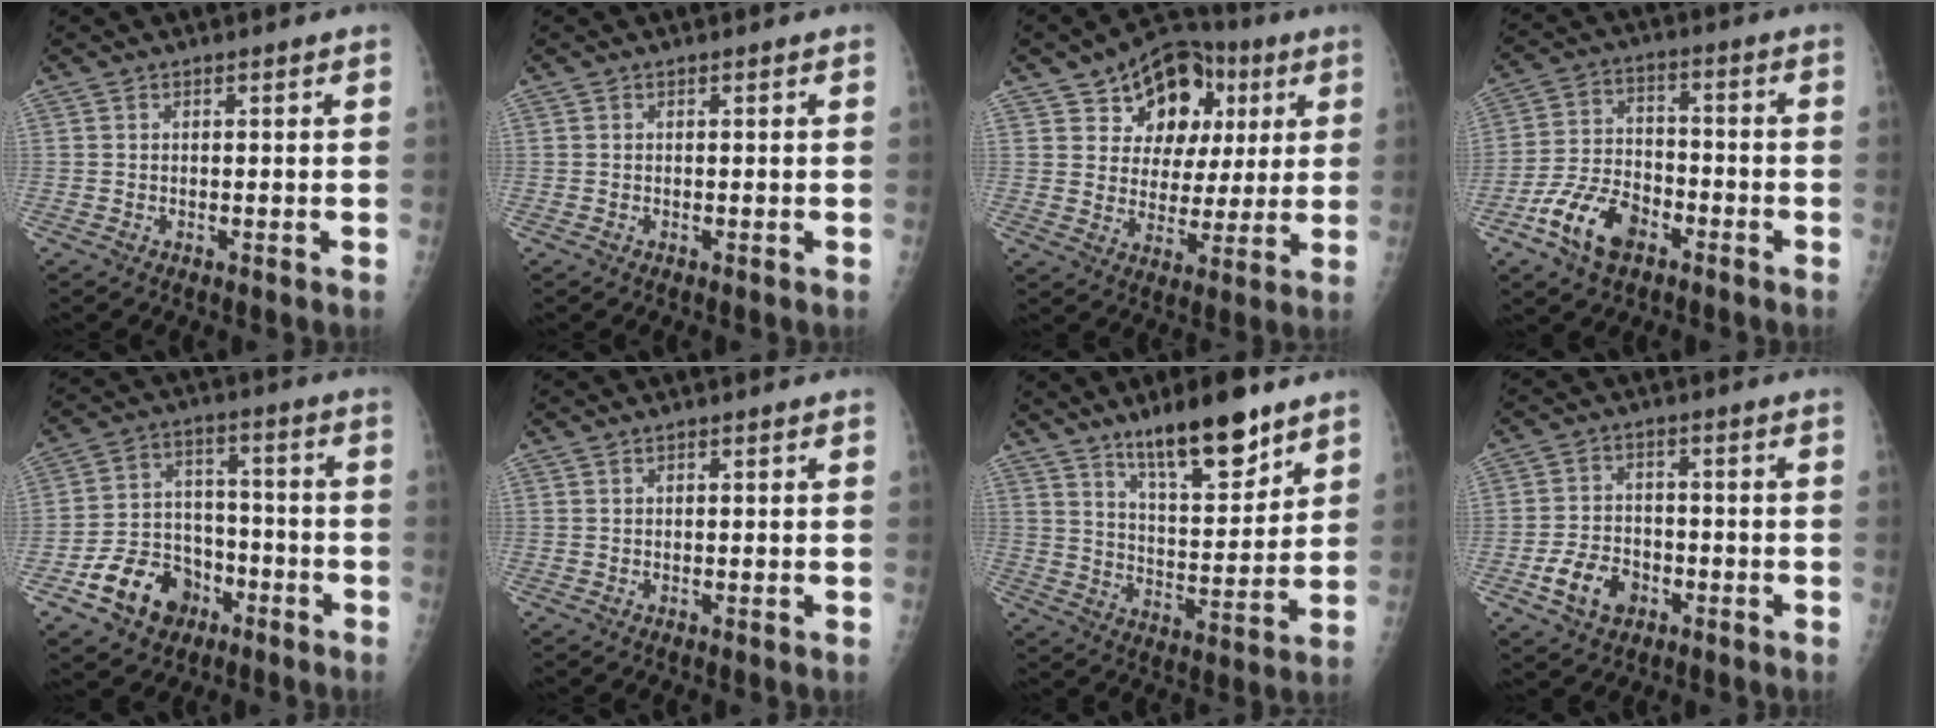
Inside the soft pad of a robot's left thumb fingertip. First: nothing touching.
{"total": 0.0}
{"total": 16.0, "force": [6.8, 11.5, 8.8], "torque": [-0.073, -0.001, 0.107]}
{"total": 11.4, "force": [-6.3, 6.9, 6.6], "torque": [-0.109, 0.033, -0.117]}
{"total": 13.1, "force": [-6.7, 9.8, 5.5], "torque": [-0.055, 0.058, -0.104]}
{"total": 0.0}
{"total": 14.7, "force": [10.2, 4.2, 9.7], "torque": [-0.126, -0.067, 0.176]}
{"total": 7.7, "force": [-3.5, 5.5, 4.1], "torque": [-0.055, 0.018, -0.057]}